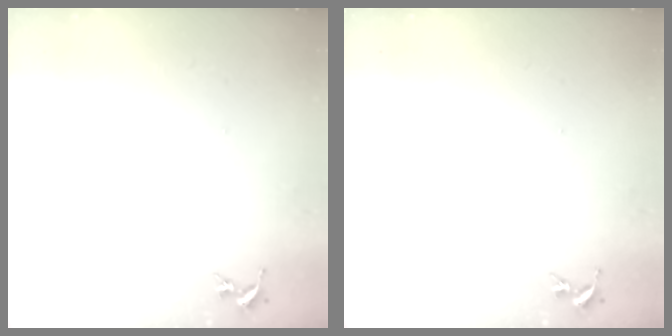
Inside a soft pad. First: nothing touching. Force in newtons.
{"total": 0.0}